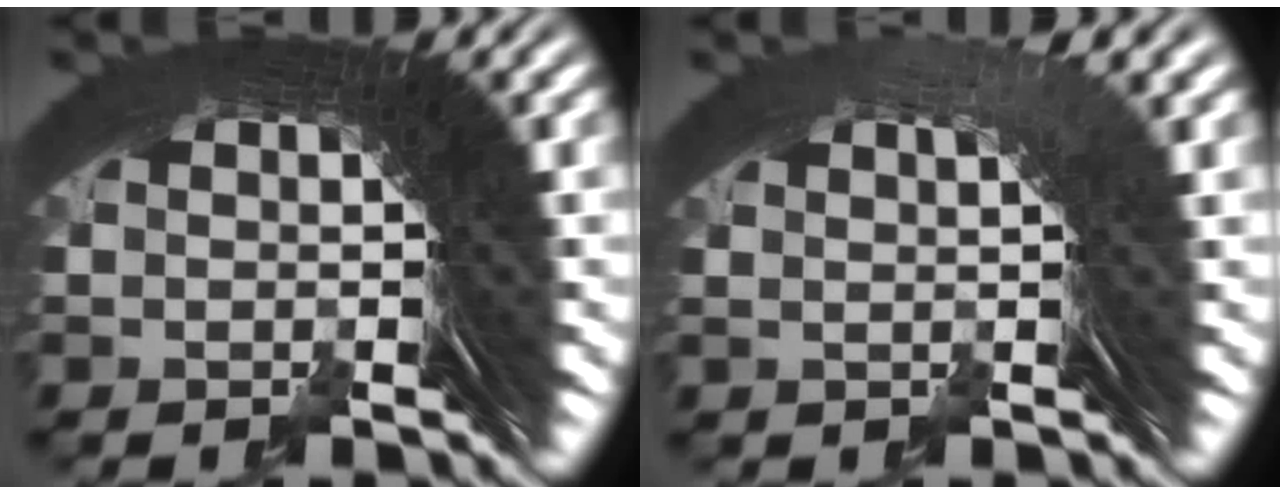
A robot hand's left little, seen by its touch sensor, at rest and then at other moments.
{"total": 1.9, "force": [0.8, -0.8, 1.5], "torque": [-0.001, 0.022, 0.011]}